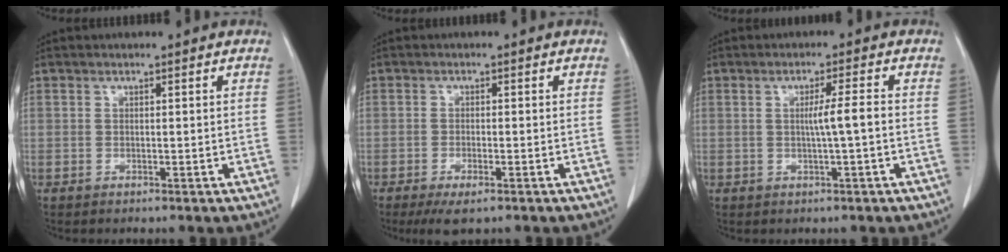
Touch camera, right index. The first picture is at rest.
{"total": 4.0, "force": [-2.5, 0.9, 3.0], "torque": [-0.055, -0.009, -0.037]}
{"total": 3.5, "force": [-0.3, -0.5, 3.4], "torque": [-0.059, -0.001, -0.003]}